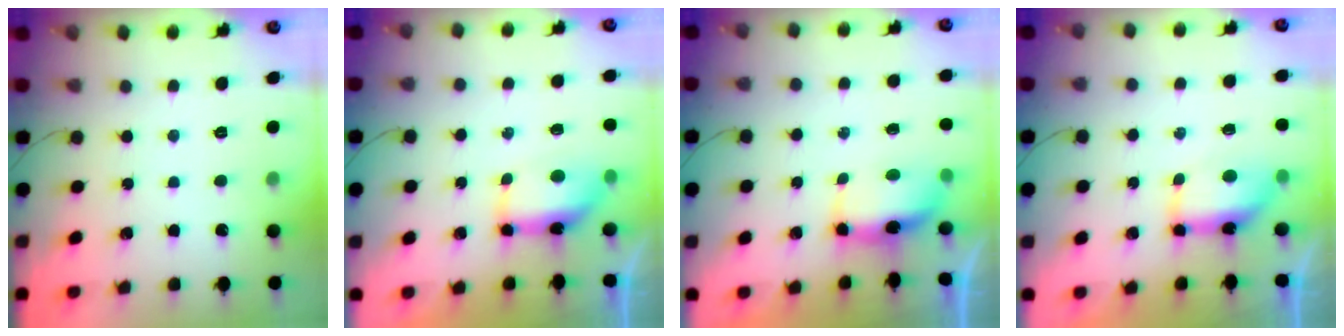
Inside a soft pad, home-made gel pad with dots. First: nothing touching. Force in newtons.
{"total": 12.5, "press": 9.3, "slide": 8.3}
{"total": 5.9, "press": 5.9, "slide": 0.6}
{"total": 11.1, "press": 8.6, "slide": 7.1}